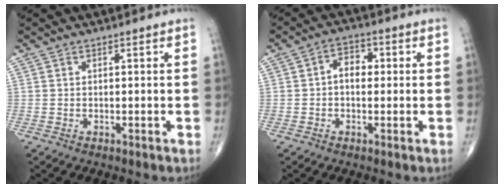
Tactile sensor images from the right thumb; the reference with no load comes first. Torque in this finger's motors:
{"motor_torque": [0.35, -0.32, 0.12, 0.08, 0.03]}